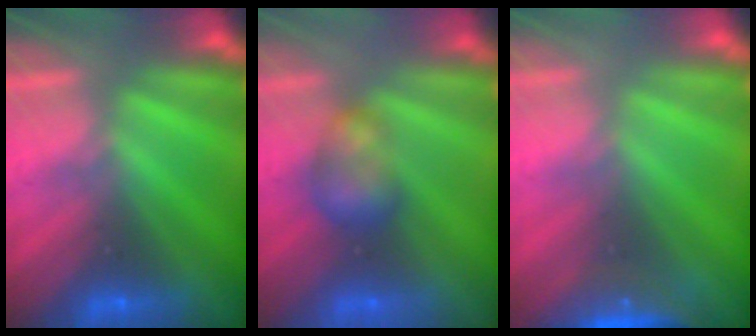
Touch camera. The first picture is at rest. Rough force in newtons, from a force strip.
{"total": 3.0}
{"total": 7.5}